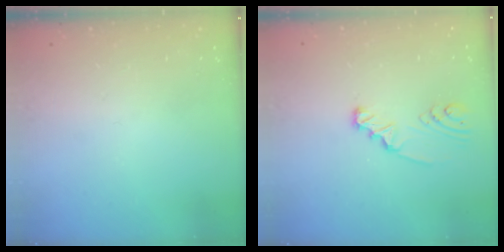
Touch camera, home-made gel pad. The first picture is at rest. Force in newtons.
{"total": 2.4, "press": 2.4, "slide": 0.2}